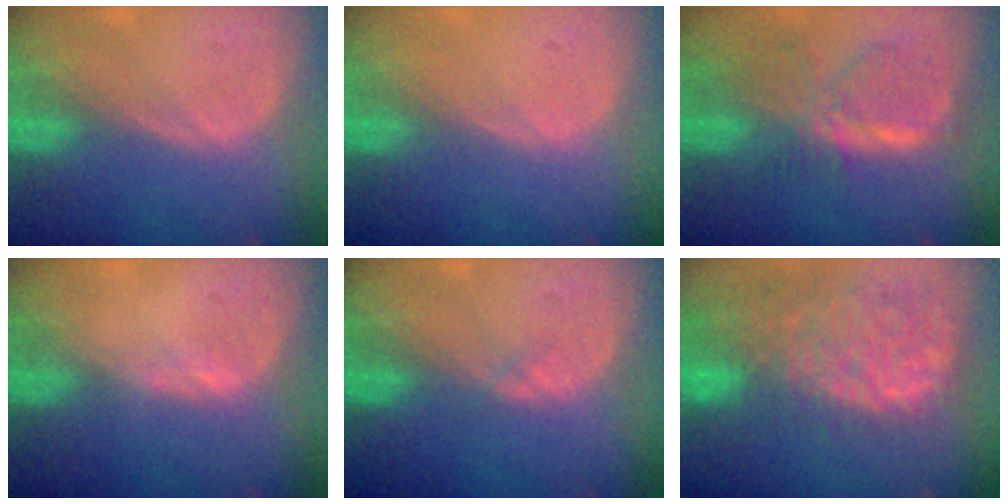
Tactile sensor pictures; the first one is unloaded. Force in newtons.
{"total": 0.0}
{"total": 7.9, "press": 7.0, "slide": 3.6}
{"total": 0.6, "press": 0.5, "slide": 0.4}
{"total": 0.6, "press": 0.5, "slide": 0.2}
{"total": 13.8, "press": 11.6, "slide": 7.5}